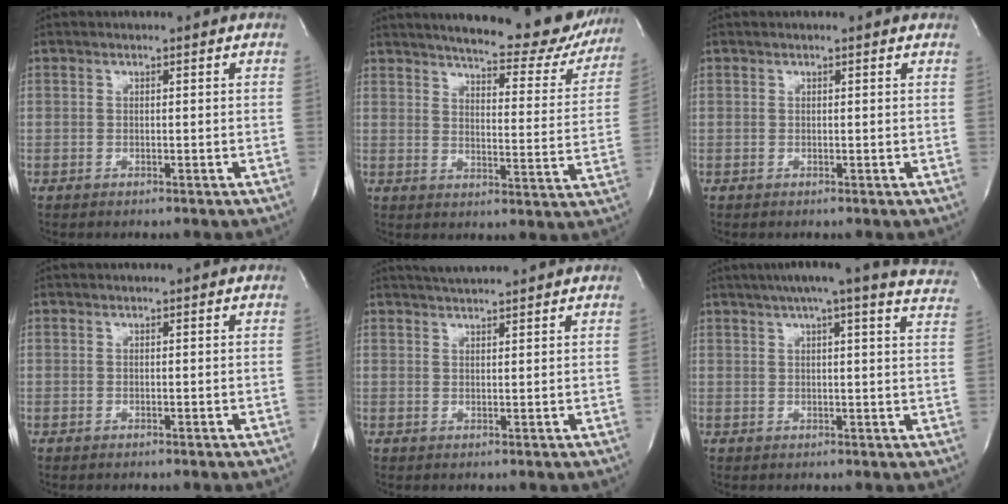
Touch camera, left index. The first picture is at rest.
{"total": 22.3, "force": [19.9, 4.8, 9.0], "torque": [-0.118, -0.047, 0.232]}
{"total": 1.0, "force": [0.9, 0.0, 0.5], "torque": [-0.011, 0.006, 0.008]}
{"total": 0.0}
{"total": 4.4, "force": [4.2, -0.5, 1.3], "torque": [-0.022, 0.020, 0.068]}
{"total": 20.1, "force": [17.4, 1.4, 10.1], "torque": [-0.146, 0.000, 0.197]}